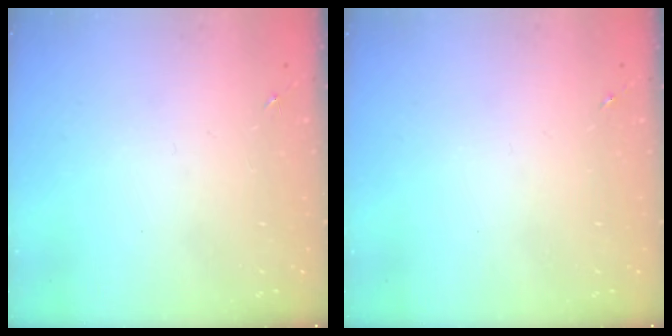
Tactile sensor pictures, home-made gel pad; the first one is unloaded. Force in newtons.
{"total": 0.0}